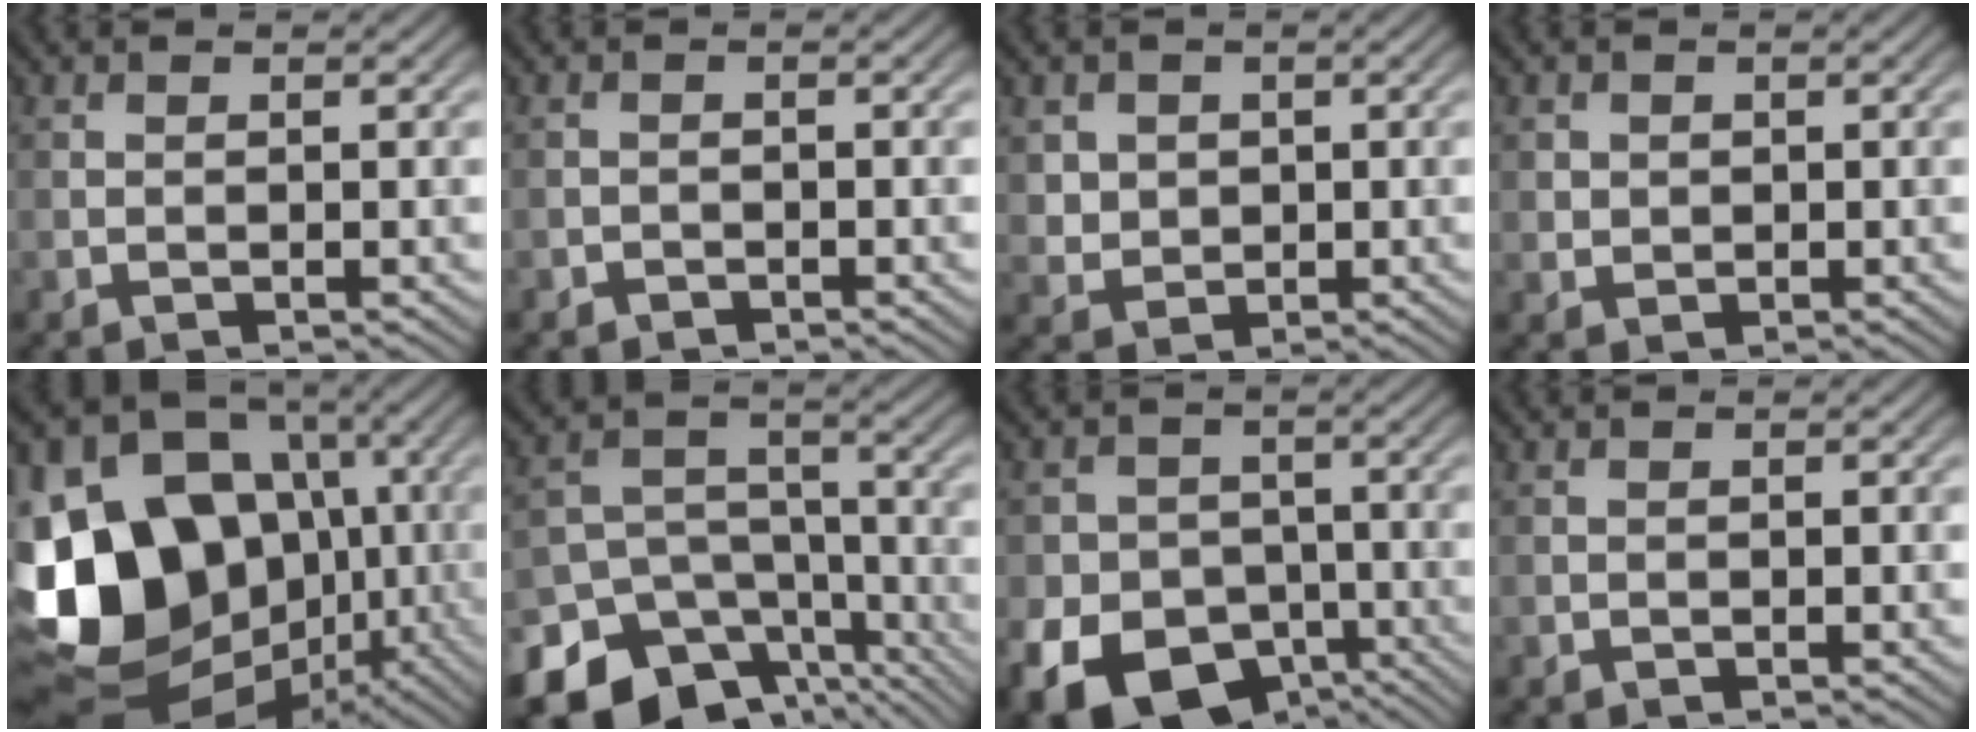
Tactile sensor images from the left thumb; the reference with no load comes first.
{"total": 0.9, "force": [-0.7, 0.5, 0.1], "torque": [0.000, 0.000, -0.016]}
{"total": 3.6, "force": [1.2, 3.2, 1.0], "torque": [-0.041, -0.012, 0.032]}
{"total": 1.9, "force": [0.4, 1.8, 0.5], "torque": [-0.014, -0.006, 0.009]}
{"total": 20.0, "force": [-2.2, 16.0, 11.9], "torque": [-0.272, -0.016, -0.035]}
{"total": 18.7, "force": [-12.4, 12.6, 6.1], "torque": [-0.147, -0.064, -0.161]}
{"total": 15.1, "force": [-7.6, 11.5, 6.1], "torque": [-0.122, -0.055, -0.134]}
{"total": 0.0}